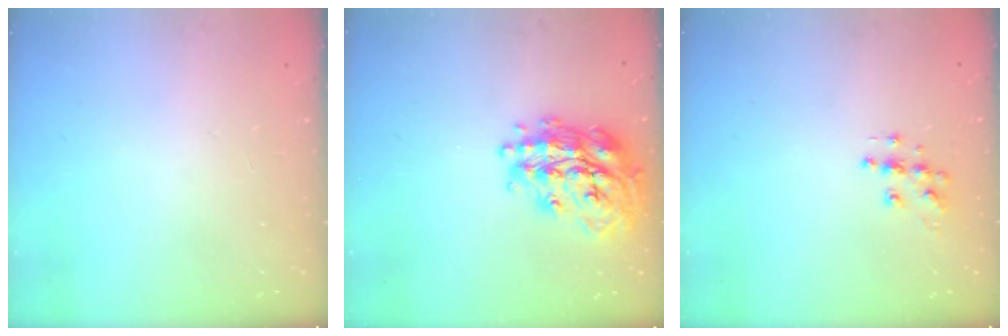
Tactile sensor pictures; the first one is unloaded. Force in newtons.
{"total": 21.0, "press": 20.9, "slide": 1.5}
{"total": 7.3, "press": 7.3, "slide": 0.2}